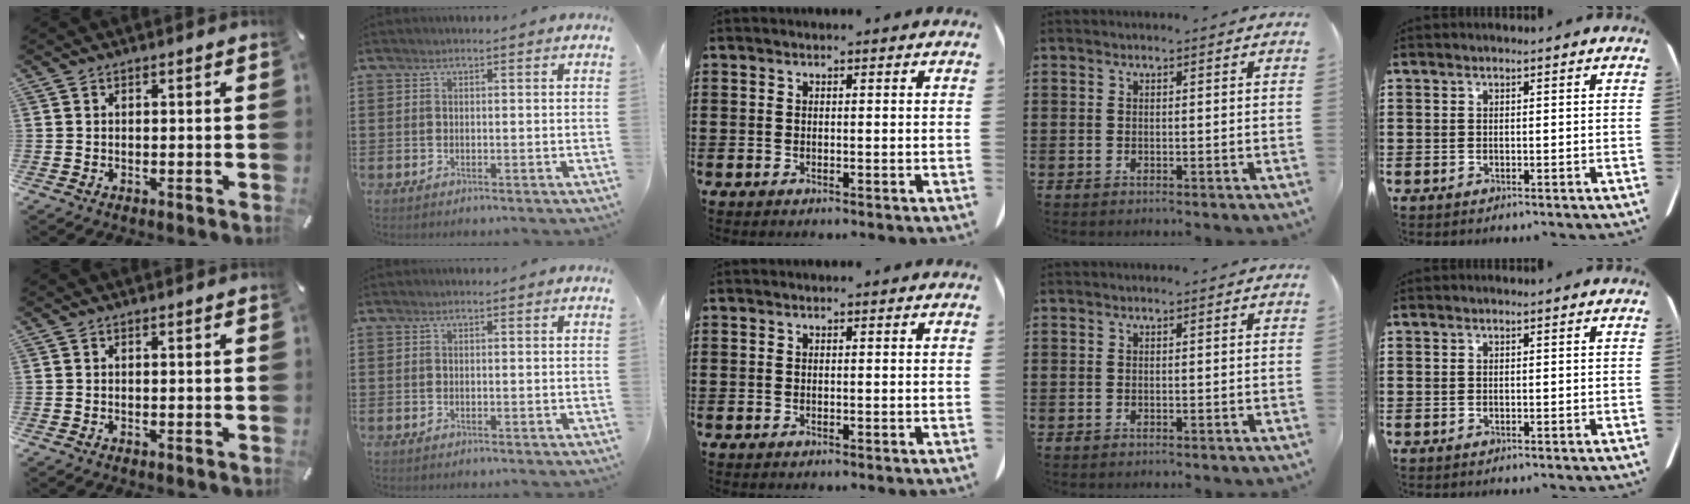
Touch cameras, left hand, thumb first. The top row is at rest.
{}